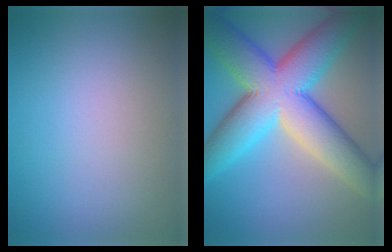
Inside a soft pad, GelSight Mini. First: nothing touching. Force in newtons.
{"total": 12.8, "press": 12.7, "slide": 0.6}